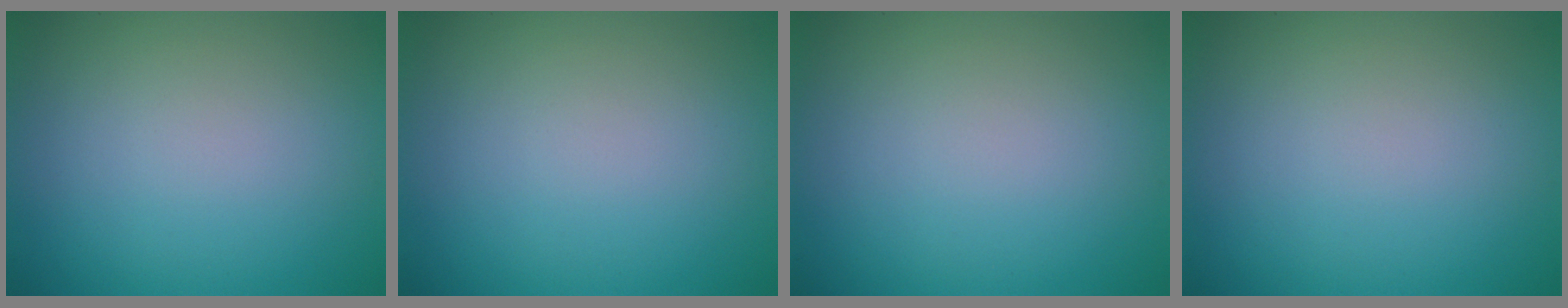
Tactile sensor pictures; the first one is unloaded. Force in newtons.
{"total": 0.0}
{"total": 0.0}
{"total": 0.0}